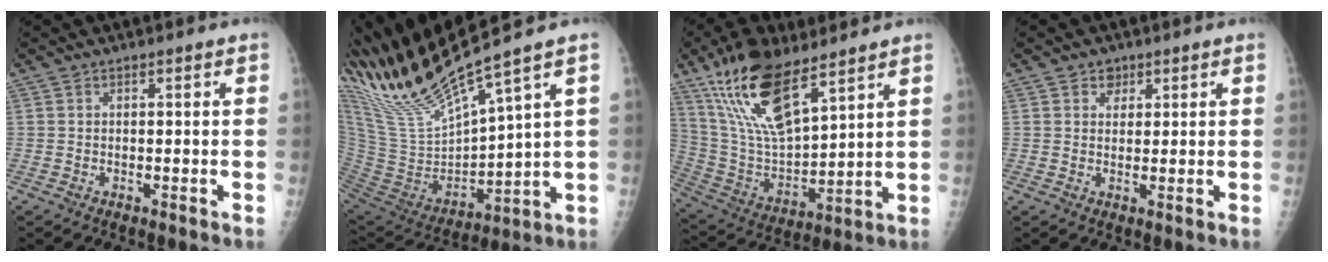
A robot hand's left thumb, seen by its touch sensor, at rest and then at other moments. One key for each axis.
{"total": 22.0, "fx": 17.2, "fy": 2.4, "fz": 13.4, "tx": -0.251, "ty": -0.068, "tz": 0.347}
{"total": 18.3, "fx": 11.8, "fy": 6.5, "fz": 12.5, "tx": -0.219, "ty": -0.051, "tz": 0.236}
{"total": 2.7, "fx": 1.4, "fy": 2.2, "fz": 0.7, "tx": 0.006, "ty": -0.006, "tz": 0.016}